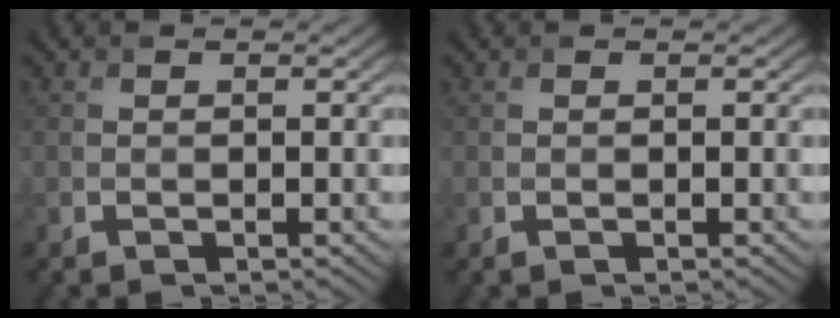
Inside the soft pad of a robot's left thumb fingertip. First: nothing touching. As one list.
[{"total": 0.0}]